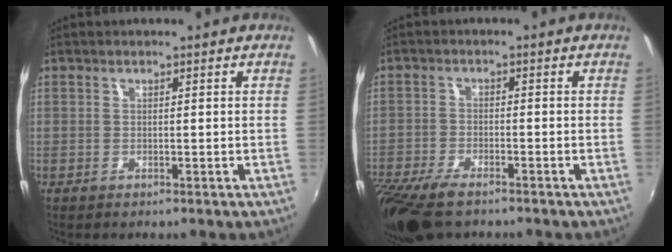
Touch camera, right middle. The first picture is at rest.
{"total": 12.3, "force": [-9.2, 4.2, 6.9], "torque": [-0.170, -0.050, -0.171]}